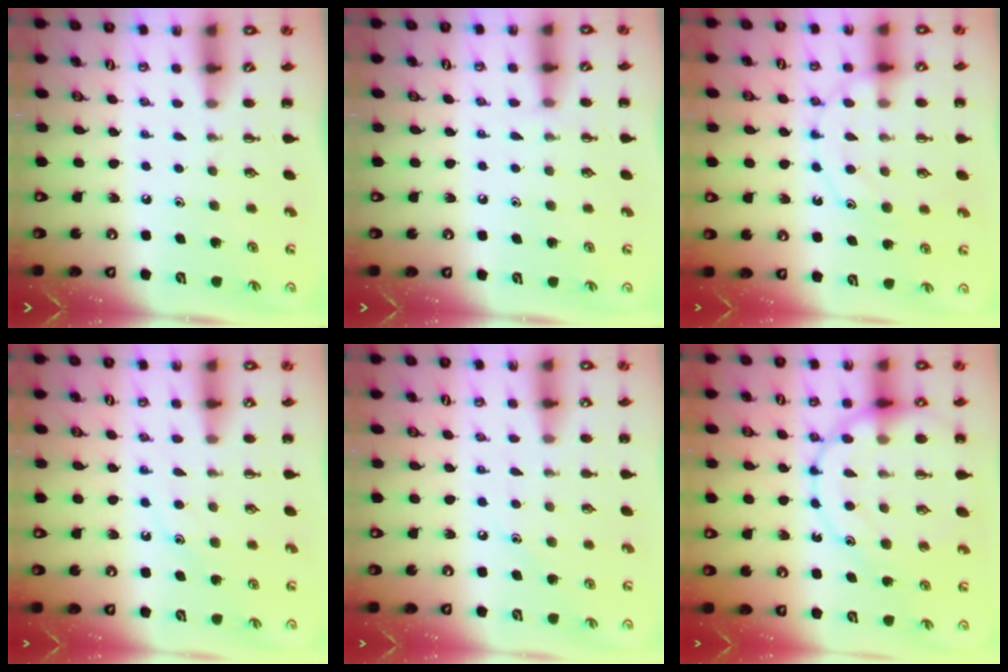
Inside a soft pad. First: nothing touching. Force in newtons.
{"total": 6.1, "press": 5.8, "slide": 2.0}
{"total": 11.8, "press": 11.8, "slide": 0.7}
{"total": 10.2, "press": 10.1, "slide": 1.3}
{"total": 7.1, "press": 6.9, "slide": 1.6}
{"total": 19.6, "press": 19.5, "slide": 2.3}